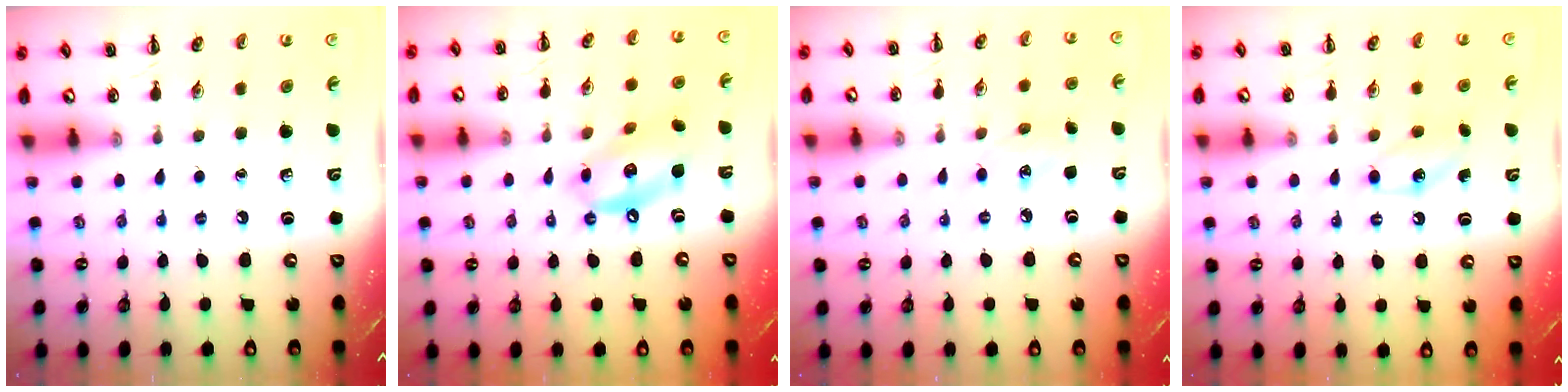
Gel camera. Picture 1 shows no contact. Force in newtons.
{"total": 12.5, "press": 12.3, "slide": 2.2}
{"total": 4.9, "press": 4.7, "slide": 1.3}
{"total": 6.5, "press": 6.2, "slide": 1.9}